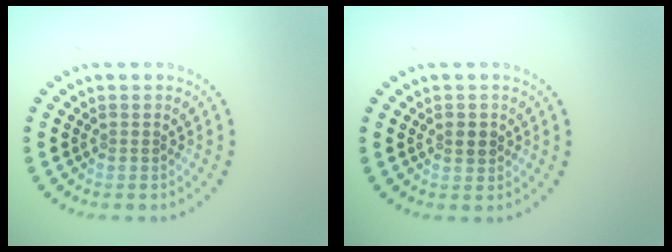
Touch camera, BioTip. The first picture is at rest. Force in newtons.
{"total": 1.3, "press": 1.3, "slide": 0.3}